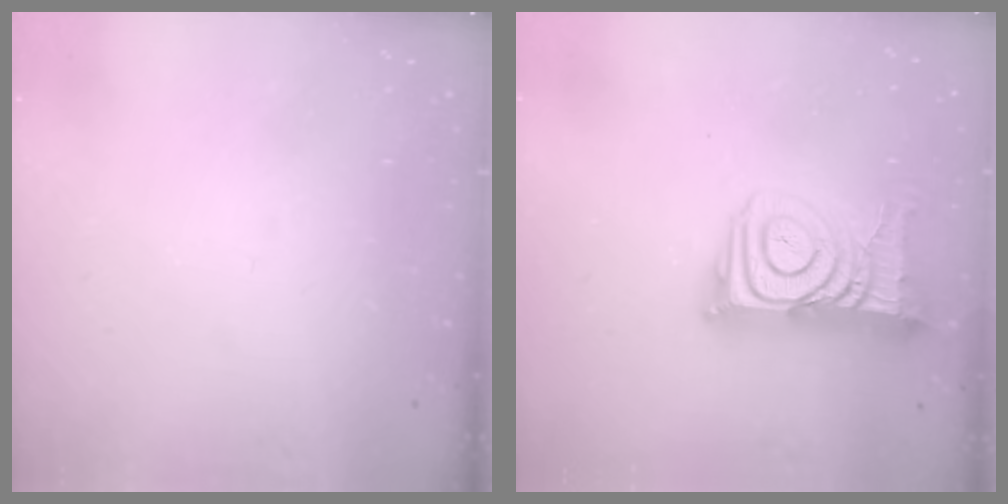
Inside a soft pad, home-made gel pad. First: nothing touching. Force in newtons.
{"total": 15.7, "press": 15.6, "slide": 1.2}